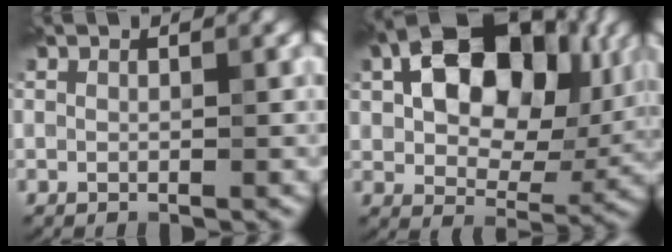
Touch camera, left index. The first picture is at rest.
{"total": 14.5, "force": [4.1, 9.0, 10.6], "torque": [-0.153, 0.021, 0.063]}